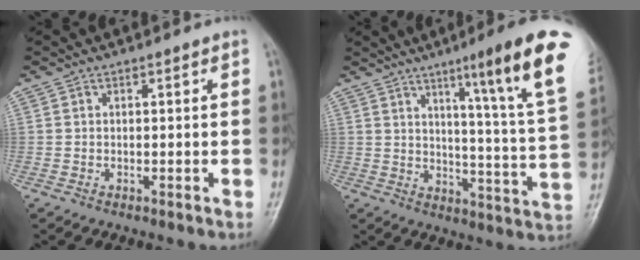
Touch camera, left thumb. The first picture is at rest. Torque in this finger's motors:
{"motor_torque": [0.61, 0.44, 1.73, -1.03, 0.16]}